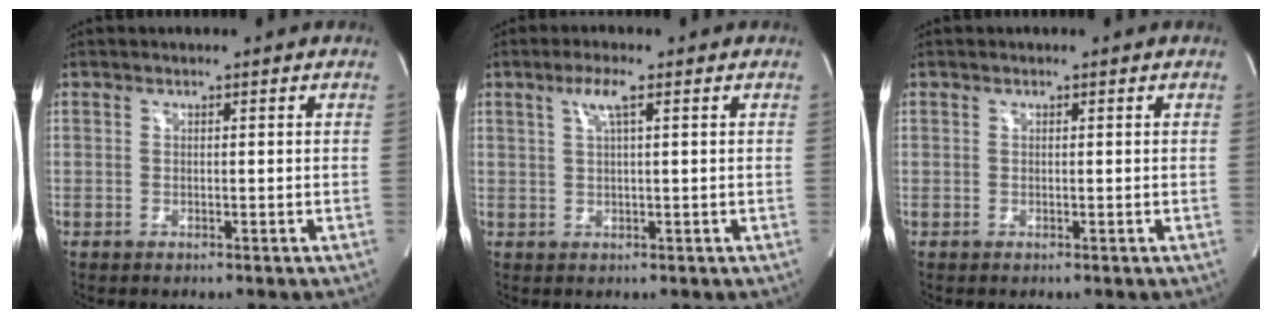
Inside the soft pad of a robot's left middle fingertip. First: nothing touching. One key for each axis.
{"total": 3.3, "fx": 1.5, "fy": 0.0, "fz": 2.9, "tx": -0.064, "ty": 0.003, "tz": 0.031}
{"total": 0.0}